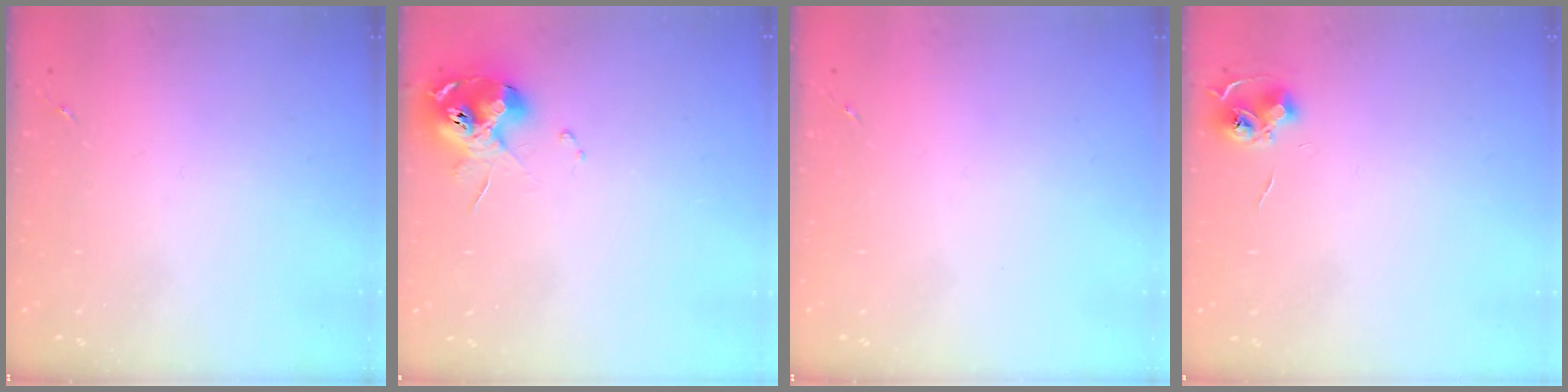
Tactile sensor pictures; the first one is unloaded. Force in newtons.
{"total": 11.0, "press": 10.9, "slide": 1.3}
{"total": 0.0}
{"total": 6.8, "press": 6.8, "slide": 0.7}